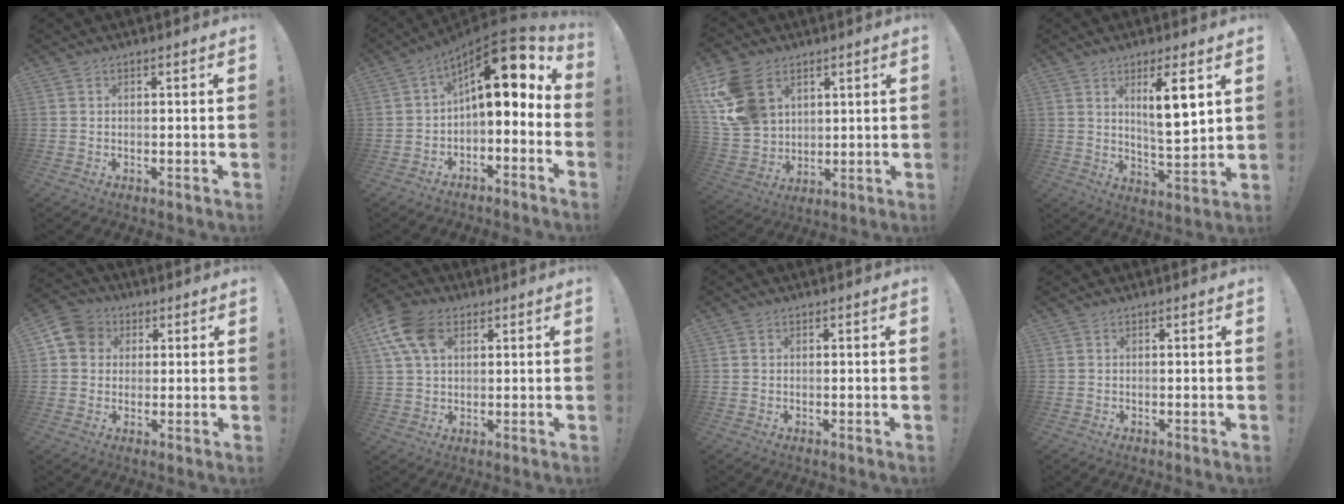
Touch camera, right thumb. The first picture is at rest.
{"total": 14.0, "force": [4.7, 5.7, 11.9], "torque": [-0.175, -0.035, 0.078]}
{"total": 16.6, "force": [7.1, 12.0, 8.9], "torque": [-0.177, -0.021, 0.146]}
{"total": 10.1, "force": [4.8, 1.8, 8.8], "torque": [-0.129, -0.024, 0.074]}
{"total": 8.3, "force": [2.4, 7.3, 3.2], "torque": [-0.044, 0.000, 0.050]}
{"total": 12.6, "force": [4.8, 8.2, 8.2], "torque": [-0.156, -0.008, 0.092]}
{"total": 0.0}
{"total": 0.0}